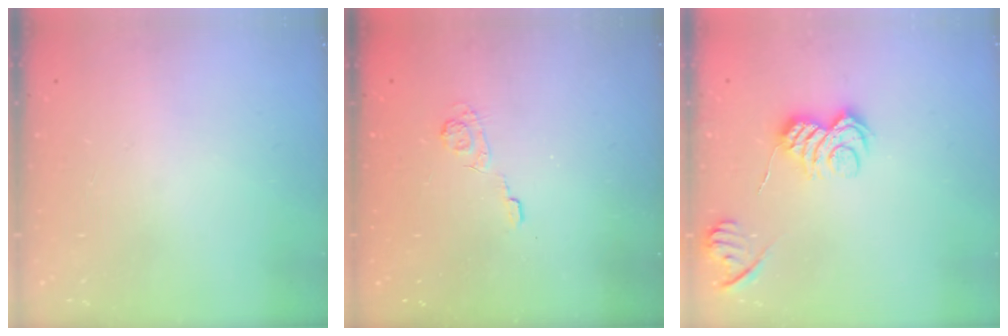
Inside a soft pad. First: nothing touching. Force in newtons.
{"total": 3.7, "press": 3.3, "slide": 1.6}
{"total": 8.9, "press": 8.9, "slide": 0.3}